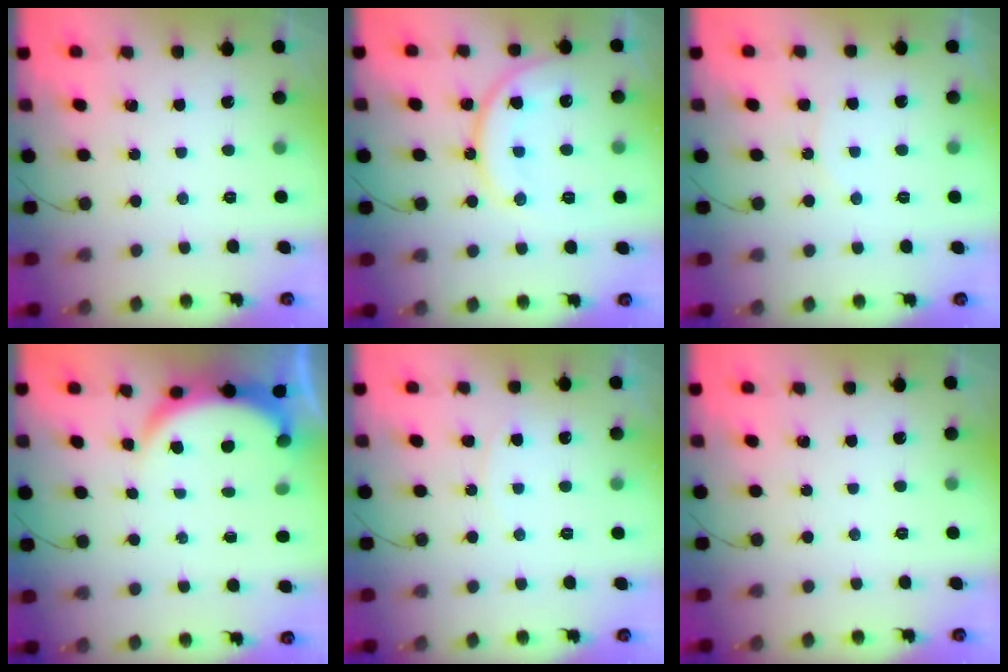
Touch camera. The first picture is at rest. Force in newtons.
{"total": 14.1, "press": 14.1, "slide": 1.3}
{"total": 4.4, "press": 4.4, "slide": 0.4}
{"total": 5.8, "press": 5.7, "slide": 0.5}
{"total": 7.1, "press": 7.1, "slide": 0.5}
{"total": 0.0}